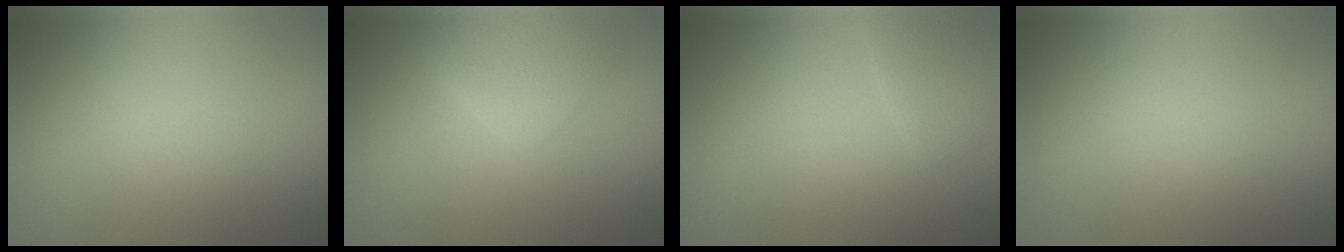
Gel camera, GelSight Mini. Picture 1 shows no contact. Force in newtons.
{"total": 2.4, "press": 2.4, "slide": 0.1}
{"total": 1.7, "press": 1.7, "slide": 0.0}
{"total": 0.0}